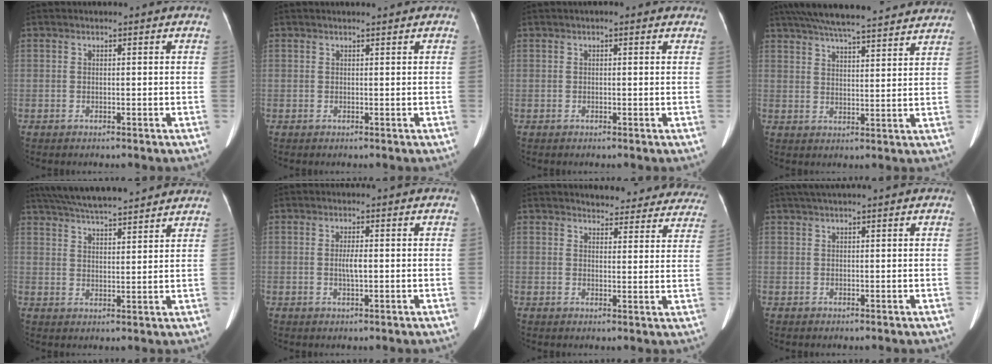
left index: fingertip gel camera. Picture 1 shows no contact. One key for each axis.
{"total": 1.4, "fx": 1.2, "fy": 0.1, "fz": 0.6, "tx": -0.005, "ty": 0.012, "tz": 0.019}
{"total": 1.7, "fx": 1.1, "fy": 0.6, "fz": 1.2, "tx": -0.015, "ty": 0.016, "tz": 0.010}
{"total": 22.7, "fx": 20.3, "fy": 2.9, "fz": 9.7, "tx": -0.167, "ty": 0.034, "tz": 0.277}
{"total": 16.6, "fx": 14.8, "fy": 2.2, "fz": 7.3, "tx": -0.129, "ty": 0.039, "tz": 0.221}
{"total": 2.0, "fx": -0.1, "fy": 0.3, "fz": 2.0, "tx": -0.042, "ty": -0.003, "tz": -0.001}
{"total": 16.7, "fx": 15.7, "fy": 4.6, "fz": 3.2, "tx": -0.006, "ty": -0.028, "tz": 0.162}
{"total": 4.6, "fx": 3.8, "fy": 0.0, "fz": 2.6, "tx": -0.040, "ty": 0.035, "tz": 0.065}